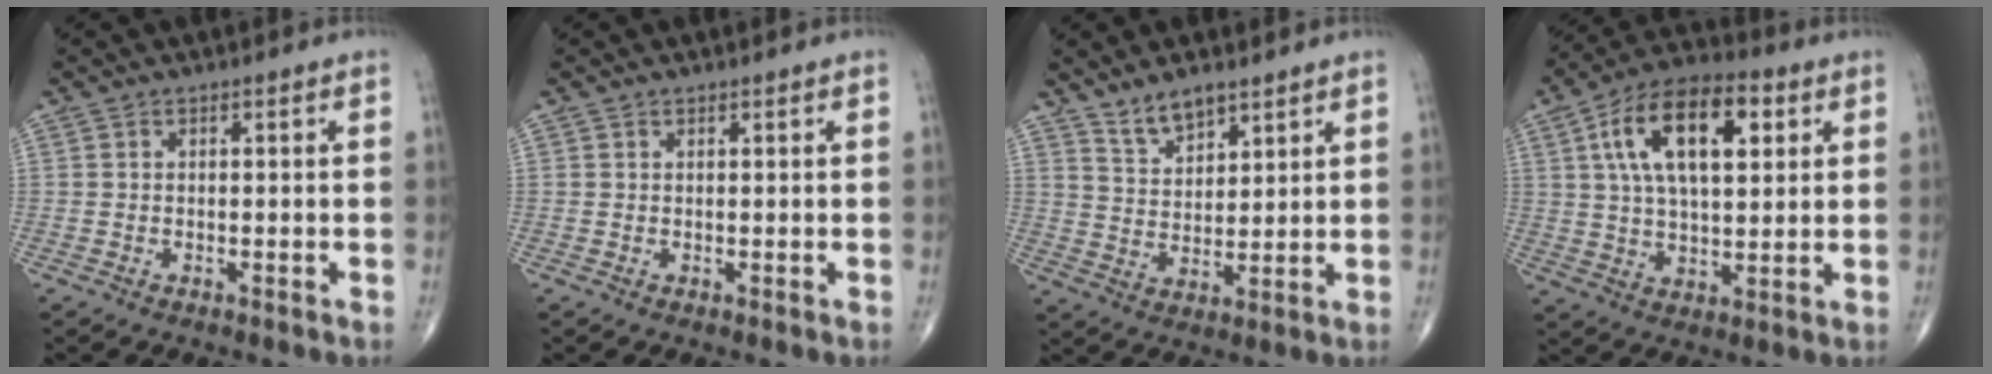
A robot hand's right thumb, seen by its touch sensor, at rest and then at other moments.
{"total": 0.0}
{"total": 4.1, "force": [3.5, 1.1, 1.8], "torque": [-0.026, -0.028, 0.070]}
{"total": 17.5, "force": [5.6, 8.5, 14.2], "torque": [-0.231, 0.006, 0.091]}